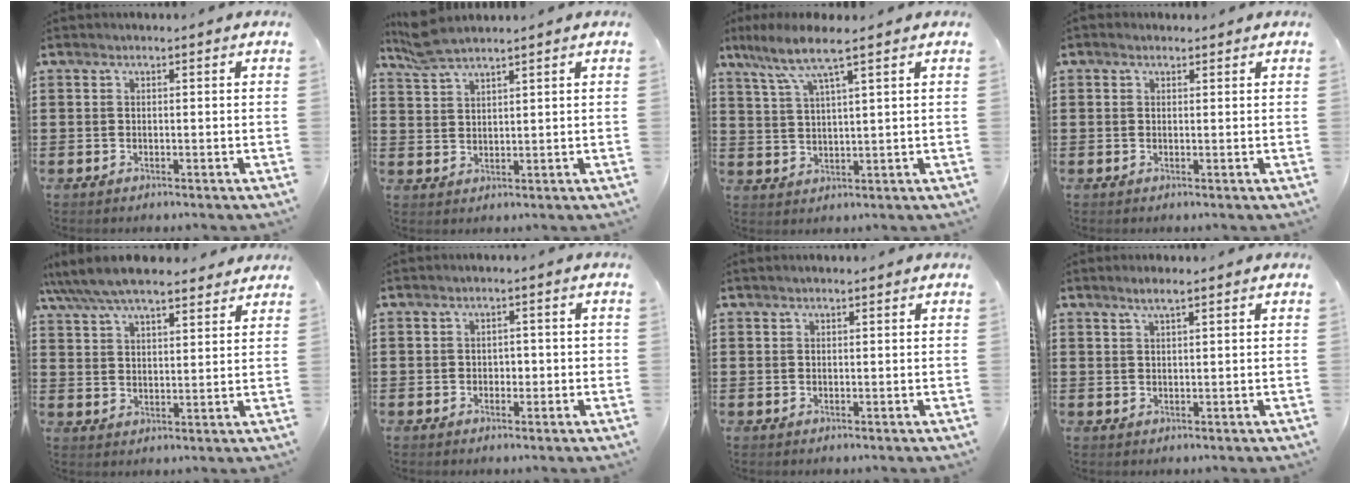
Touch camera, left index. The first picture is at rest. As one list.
[{"total": 4.0, "force": [3.5, 0.4, 1.9], "torque": [-0.047, -0.004, 0.067]}, {"total": 6.9, "force": [4.8, 0.4, 5.0], "torque": [-0.114, -0.015, 0.079]}, {"total": 0.6, "force": [0.4, 0.5, 0.2], "torque": [-0.005, 0.005, 0.008]}, {"total": 7.1, "force": [6.5, 1.6, 2.5], "torque": [-0.071, -0.018, 0.118]}, {"total": 1.6, "force": [-0.2, 1.2, 1.0], "torque": [-0.021, 0.006, -0.007]}, {"total": 0.8, "force": [0.6, 0.1, 0.4], "torque": [-0.008, 0.000, 0.012]}, {"total": 2.3, "force": [1.6, 0.2, 1.7], "torque": [-0.034, 0.003, 0.028]}]